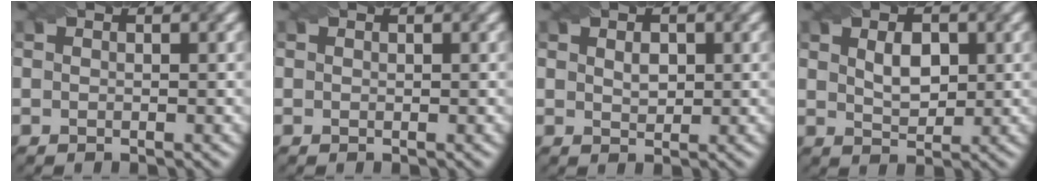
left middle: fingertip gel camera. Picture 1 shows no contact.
{"total": 0.0}
{"total": 1.5, "force": [0.5, 0.9, 1.0], "torque": [-0.015, 0.001, 0.012]}
{"total": 2.9, "force": [0.8, 1.6, 2.2], "torque": [-0.041, 0.003, 0.015]}